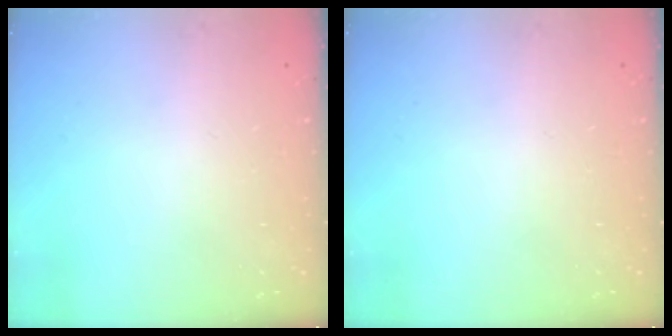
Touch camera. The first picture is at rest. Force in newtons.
{"total": 0.0}